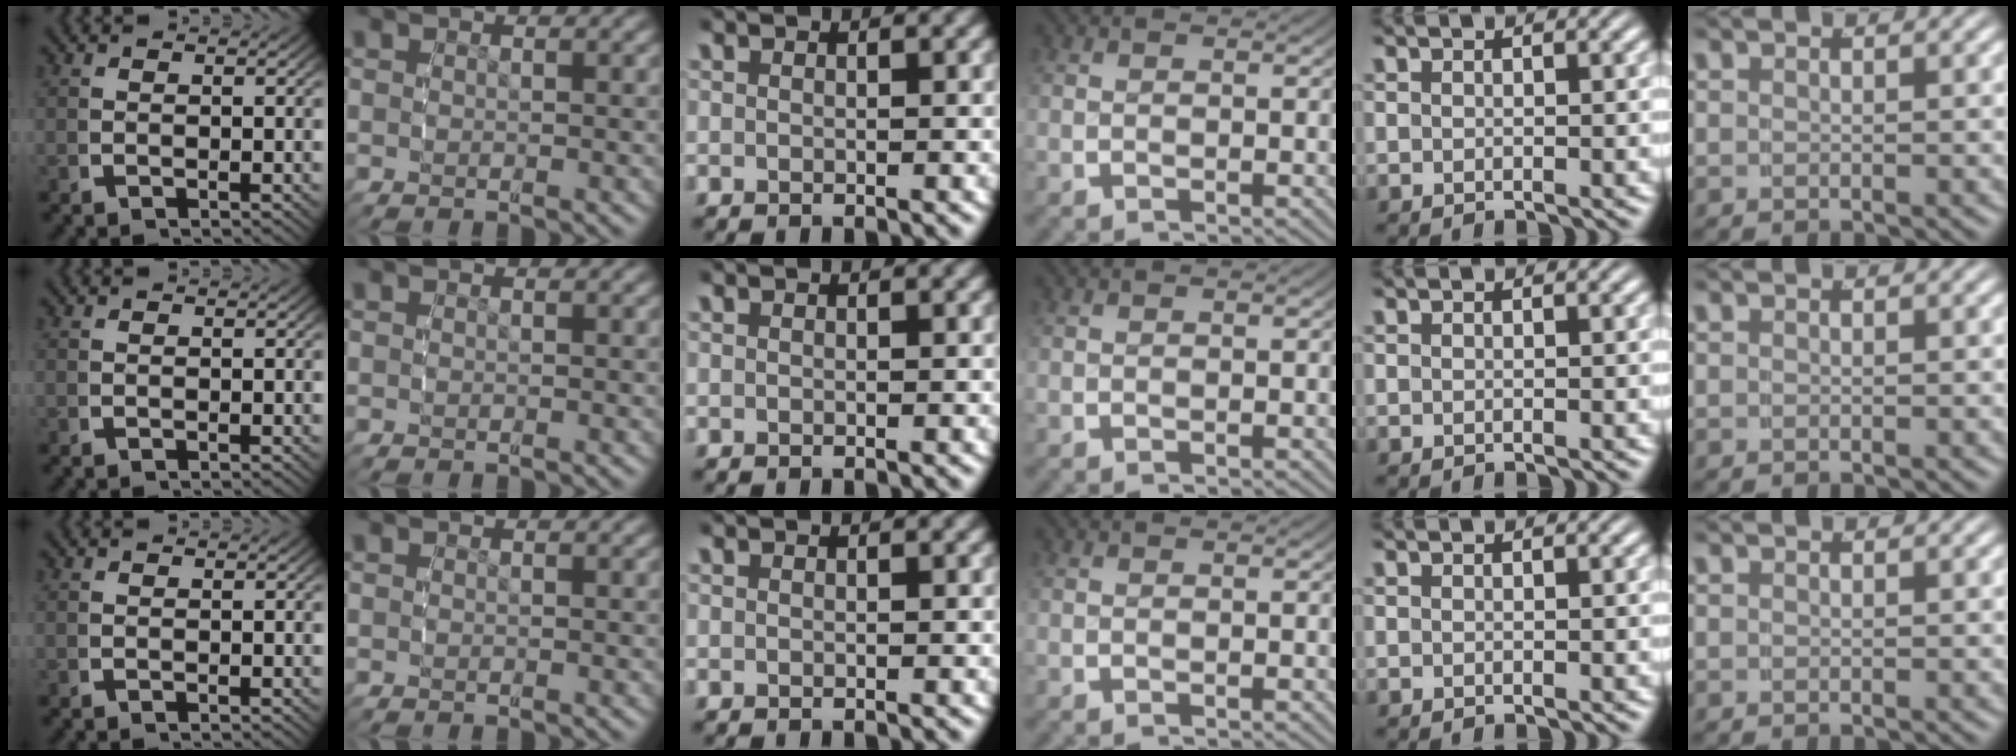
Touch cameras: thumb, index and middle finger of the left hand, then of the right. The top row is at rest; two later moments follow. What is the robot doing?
{"motion": "reach", "object": "coat"}